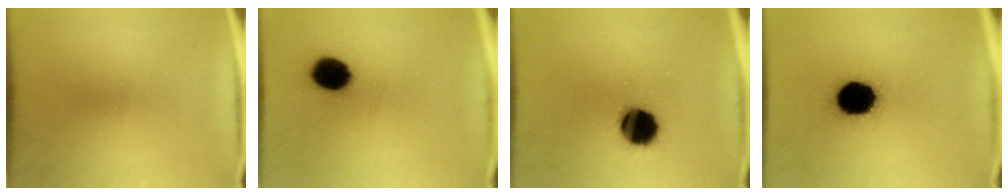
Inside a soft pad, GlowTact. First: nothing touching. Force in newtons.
{"total": 9.9}
{"total": 12.6}
{"total": 16.1}